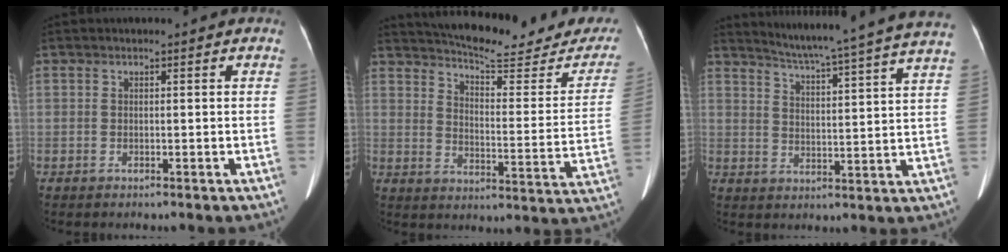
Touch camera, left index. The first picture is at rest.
{"total": 22.8, "force": [20.6, 4.5, 8.7], "torque": [-0.123, -0.058, 0.248]}
{"total": 22.1, "force": [20.1, -1.9, 9.0], "torque": [-0.146, -0.058, 0.254]}